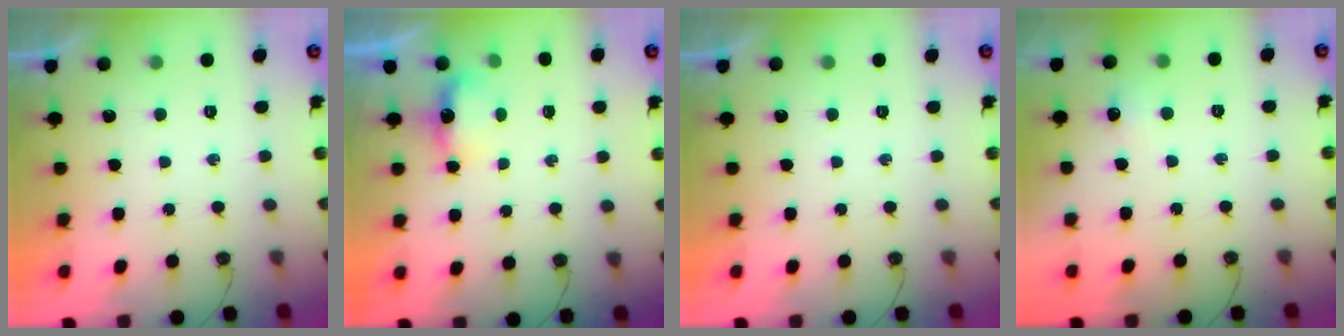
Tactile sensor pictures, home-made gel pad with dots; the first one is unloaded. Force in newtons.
{"total": 3.5, "press": 3.3, "slide": 1.0}
{"total": 0.0}
{"total": 4.9, "press": 4.8, "slide": 0.8}